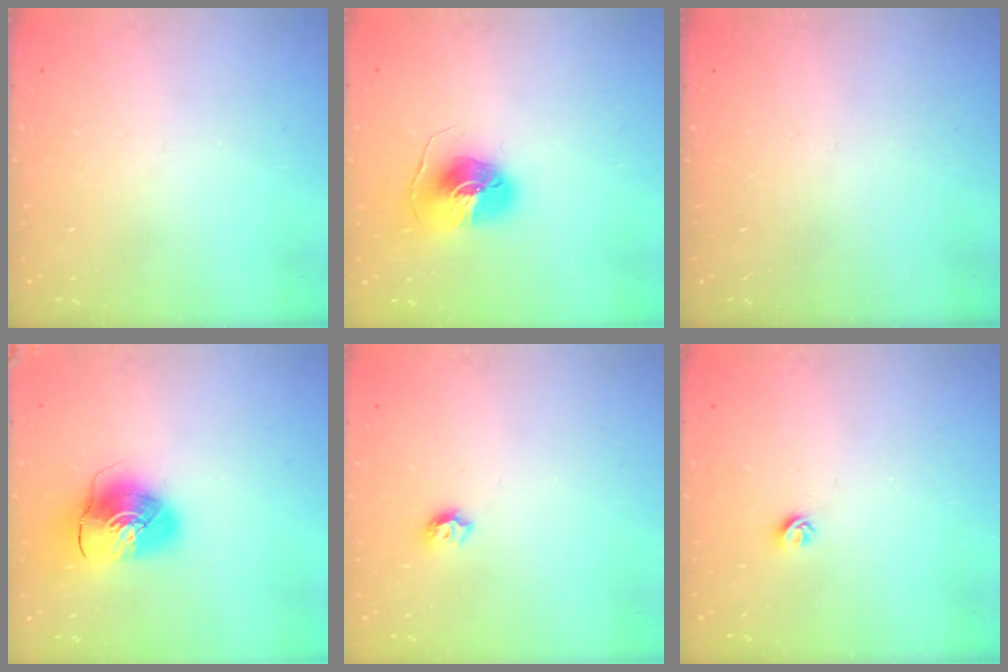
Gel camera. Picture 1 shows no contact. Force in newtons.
{"total": 9.6, "press": 9.6, "slide": 0.8}
{"total": 0.0}
{"total": 11.3, "press": 11.2, "slide": 1.4}
{"total": 5.5, "press": 5.4, "slide": 0.7}
{"total": 5.0, "press": 4.9, "slide": 0.7}